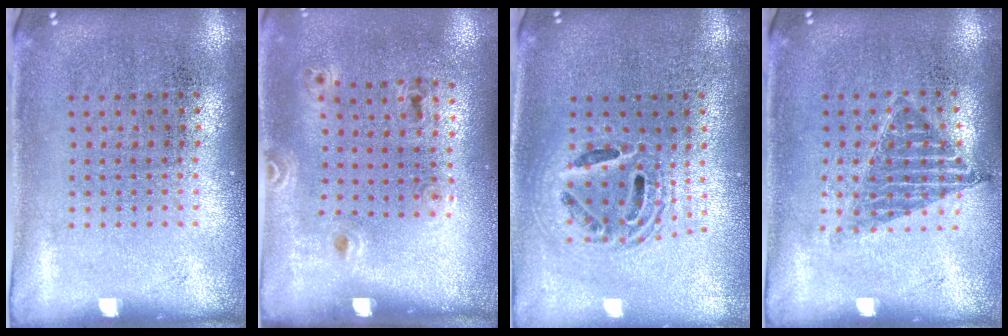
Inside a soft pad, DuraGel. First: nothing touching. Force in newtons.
{"total": 1.3, "press": 0.8, "slide": 1.1}
{"total": 1.8, "press": 1.5, "slide": 1.0}
{"total": 0.9, "press": 0.8, "slide": 0.4}